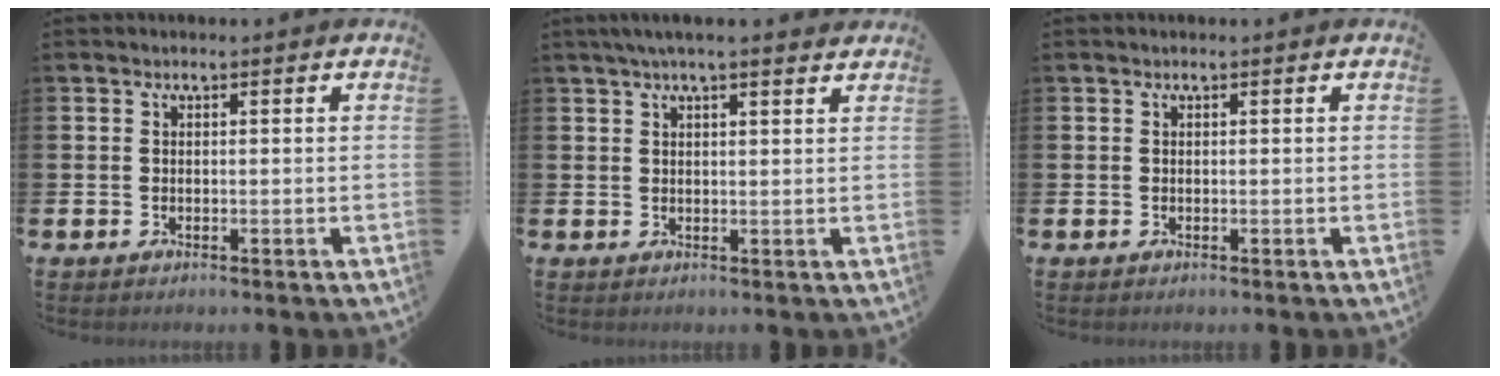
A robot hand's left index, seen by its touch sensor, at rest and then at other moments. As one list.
[{"total": 3.0, "force": [2.6, 0.2, 1.5], "torque": [-0.029, -0.004, 0.045]}, {"total": 0.0}]